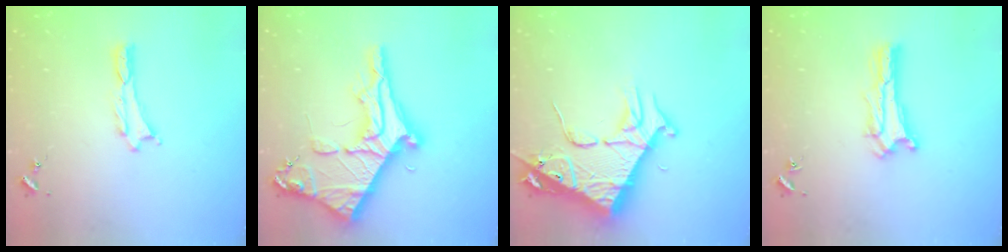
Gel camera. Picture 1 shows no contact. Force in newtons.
{"total": 9.8, "press": 9.8, "slide": 1.1}
{"total": 10.3, "press": 10.2, "slide": 1.3}
{"total": 0.9, "press": 0.9, "slide": 0.2}